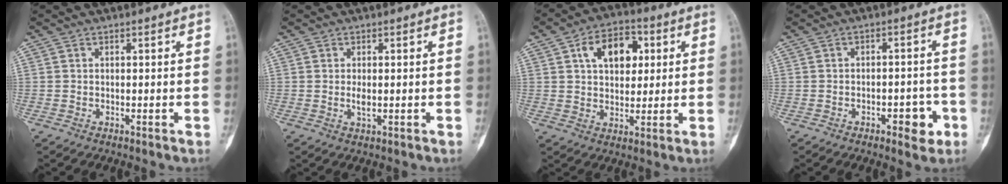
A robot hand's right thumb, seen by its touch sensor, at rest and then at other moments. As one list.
[{"total": 1.8, "force": [0.0, 0.8, 1.6], "torque": [-0.032, -0.004, 0.004]}, {"total": 11.2, "force": [3.4, 7.2, 7.9], "torque": [-0.095, 0.004, 0.050]}, {"total": 5.7, "force": [-2.6, 2.7, 4.3], "torque": [-0.045, 0.022, -0.030]}]